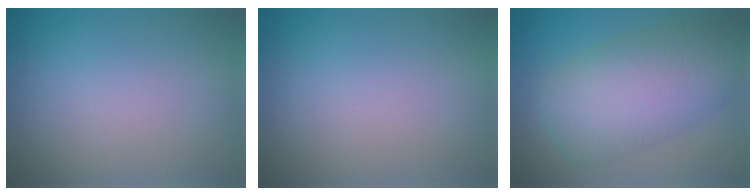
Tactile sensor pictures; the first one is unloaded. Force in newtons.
{"total": 0.0}
{"total": 8.8, "press": 8.7, "slide": 0.3}